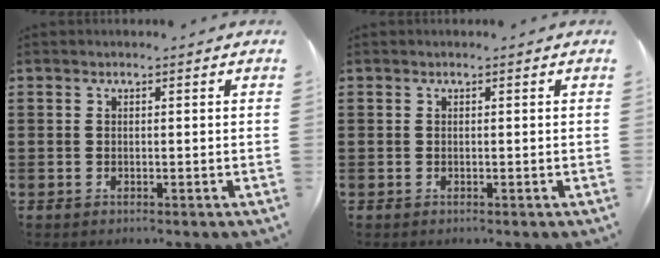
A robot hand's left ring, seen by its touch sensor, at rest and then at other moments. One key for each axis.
{"total": 0.0}